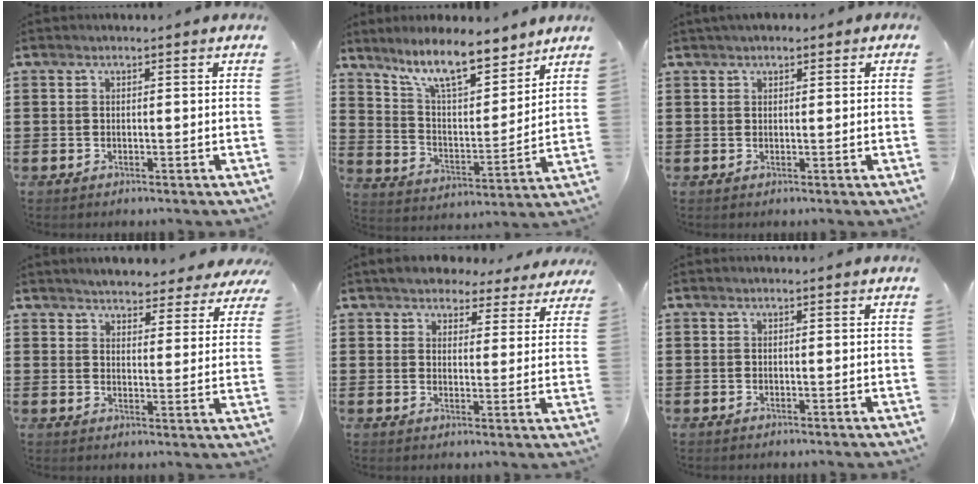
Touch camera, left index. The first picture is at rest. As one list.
[{"total": 10.6, "force": [8.6, 2.3, 5.8], "torque": [-0.130, -0.036, 0.155]}, {"total": 1.2, "force": [0.8, 0.6, 0.7], "torque": [-0.015, 0.005, 0.014]}, {"total": 3.8, "force": [3.8, 0.3, -0.1], "torque": [-0.018, -0.018, 0.067]}, {"total": 4.6, "force": [4.4, 1.1, 0.7], "torque": [-0.036, -0.017, 0.079]}, {"total": 0.0}]